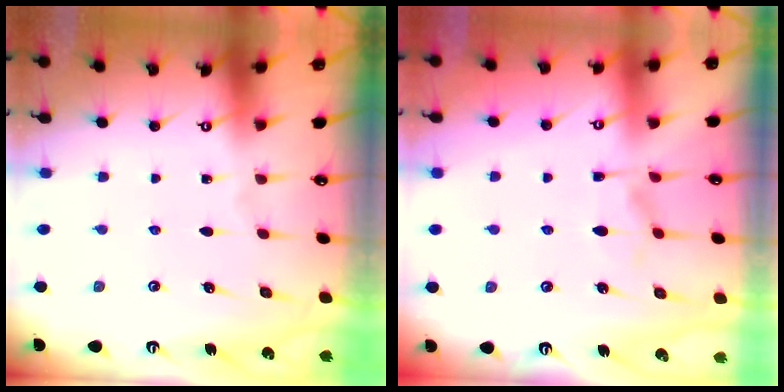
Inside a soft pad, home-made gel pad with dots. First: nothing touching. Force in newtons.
{"total": 1.2, "press": 0.8, "slide": 0.9}